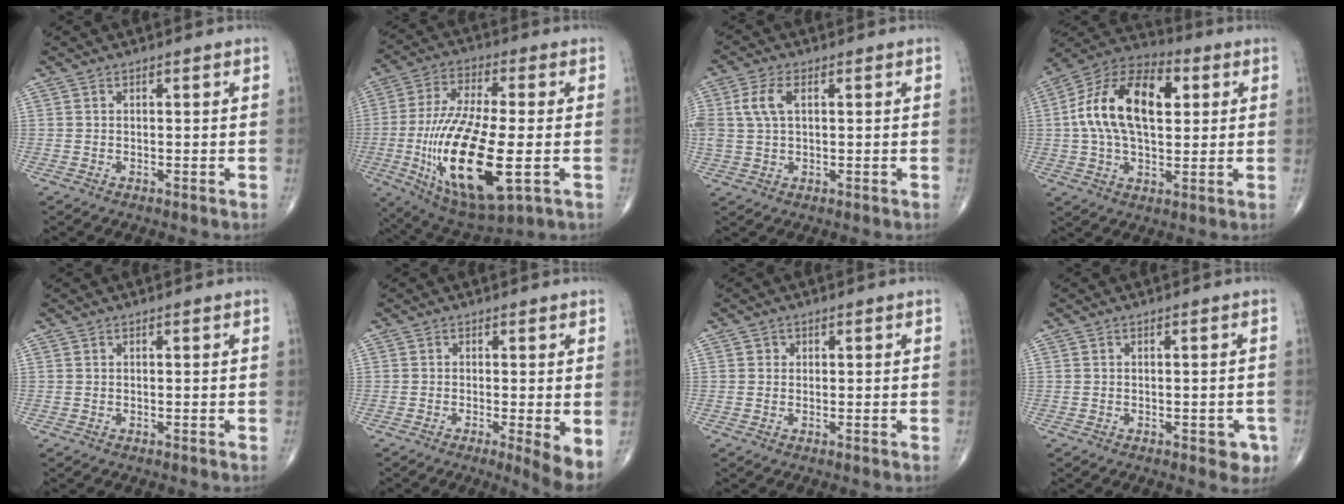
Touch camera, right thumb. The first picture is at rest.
{"total": 23.1, "force": [-4.8, 7.8, 21.2], "torque": [-0.441, -0.012, -0.067]}
{"total": 5.7, "force": [1.5, 3.2, 4.5], "torque": [-0.112, 0.009, 0.030]}
{"total": 18.9, "force": [3.4, 10.6, 15.3], "torque": [-0.262, 0.020, 0.048]}
{"total": 0.0}
{"total": 4.6, "force": [-1.1, 0.6, 4.4], "torque": [-0.075, -0.015, -0.022]}
{"total": 1.0, "force": [0.1, 1.0, 0.1], "torque": [0.006, 0.002, 0.000]}
{"total": 3.4, "force": [-1.5, 1.7, 2.5], "torque": [-0.011, 0.002, -0.016]}